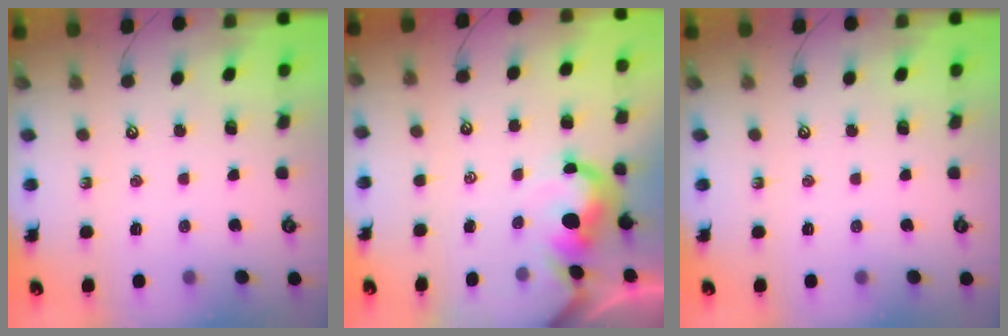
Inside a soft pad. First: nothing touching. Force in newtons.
{"total": 4.0, "press": 3.8, "slide": 1.0}
{"total": 0.0}